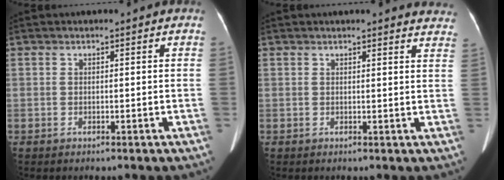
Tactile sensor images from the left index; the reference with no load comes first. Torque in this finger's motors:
{"motor_torque": [0.94, -1.20, 0.07, 0.02]}